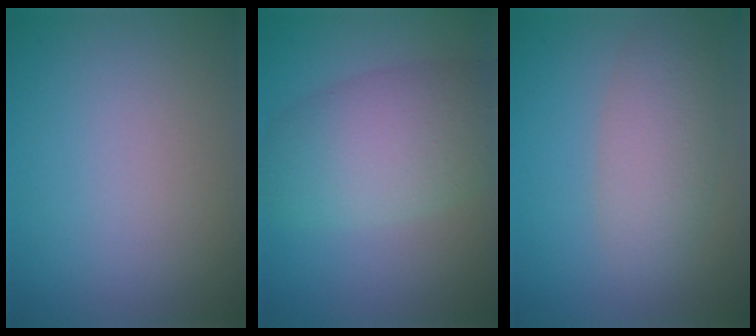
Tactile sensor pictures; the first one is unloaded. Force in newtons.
{"total": 7.0, "press": 7.0, "slide": 0.2}
{"total": 4.1, "press": 4.1, "slide": 0.2}